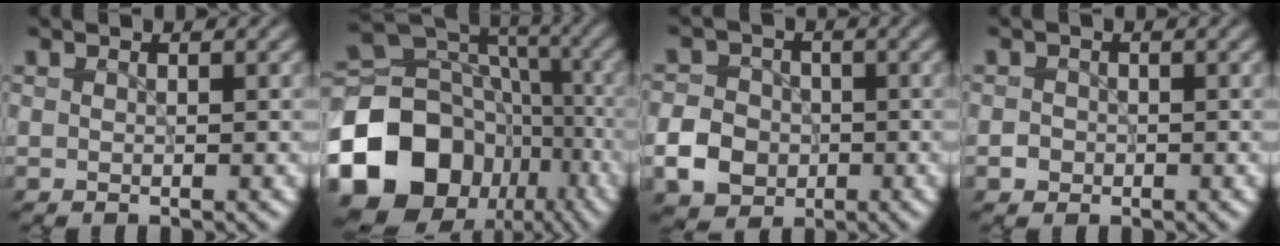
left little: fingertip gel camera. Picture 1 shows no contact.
{"total": 19.3, "force": [-8.1, 15.2, 8.5], "torque": [-0.184, -0.018, -0.140]}
{"total": 4.5, "force": [-1.3, 3.9, 1.9], "torque": [-0.037, 0.003, -0.035]}
{"total": 1.0, "force": [-0.4, 0.9, 0.2], "torque": [0.000, -0.001, -0.009]}